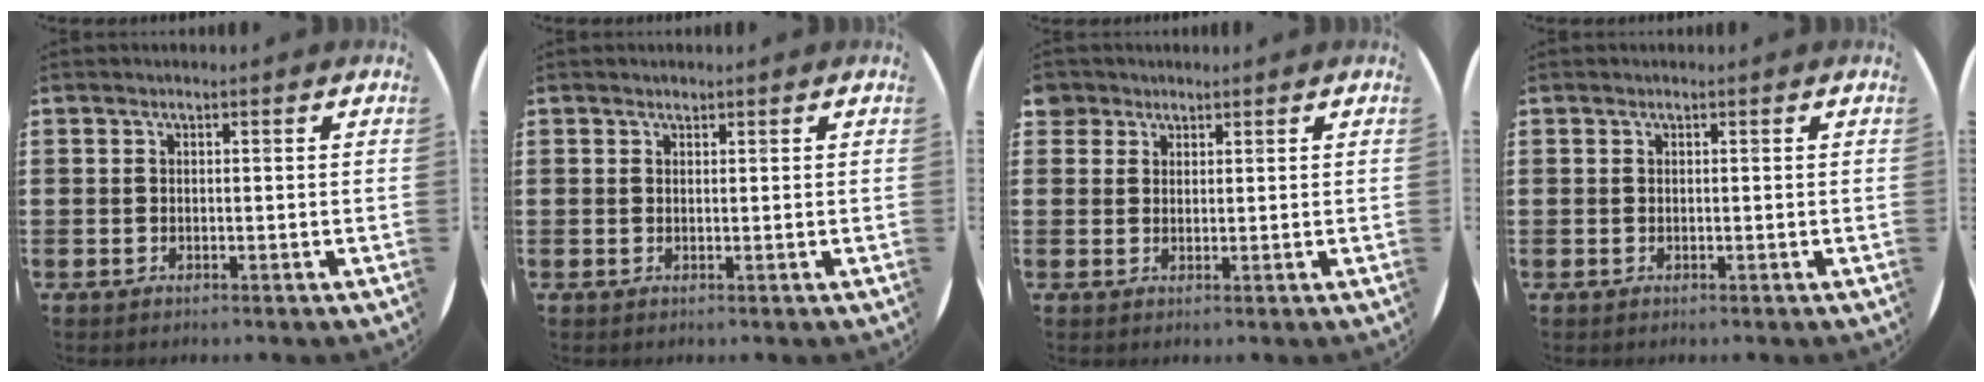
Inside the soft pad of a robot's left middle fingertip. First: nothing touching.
{"total": 0.5, "force": [0.5, 0.2, 0.0], "torque": [0.000, 0.003, 0.010]}
{"total": 2.2, "force": [1.7, 1.3, 0.0], "torque": [0.002, 0.002, 0.034]}
{"total": 0.0}